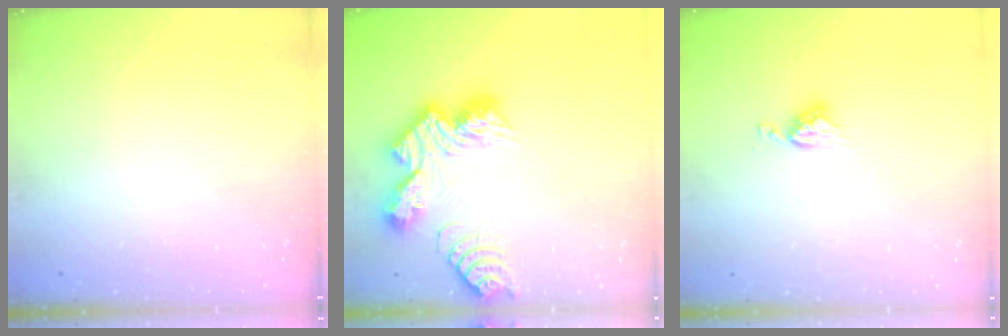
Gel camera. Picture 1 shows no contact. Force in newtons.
{"total": 13.8, "press": 13.7, "slide": 1.2}
{"total": 5.3, "press": 5.3, "slide": 0.1}